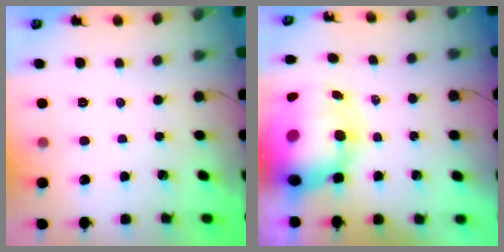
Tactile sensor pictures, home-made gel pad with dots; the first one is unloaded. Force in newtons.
{"total": 18.2, "press": 17.7, "slide": 4.5}